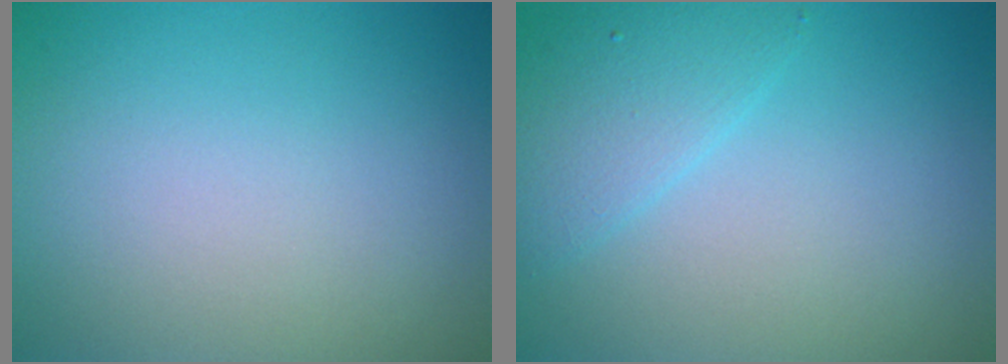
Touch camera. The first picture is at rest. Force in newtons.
{"total": 2.6, "press": 2.6, "slide": 0.1}